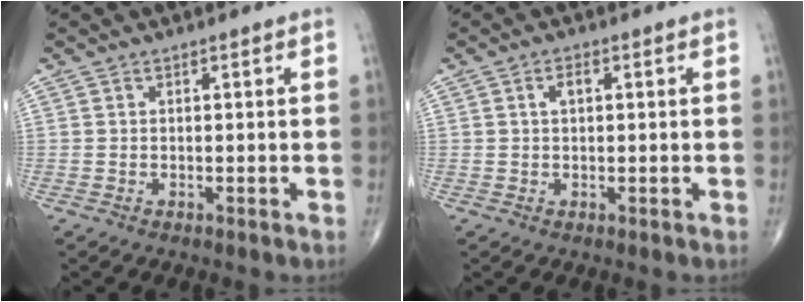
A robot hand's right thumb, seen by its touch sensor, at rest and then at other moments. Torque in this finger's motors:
{"motor_torque": [0.08, 0.24, 0.23, 0.16, 0.00]}